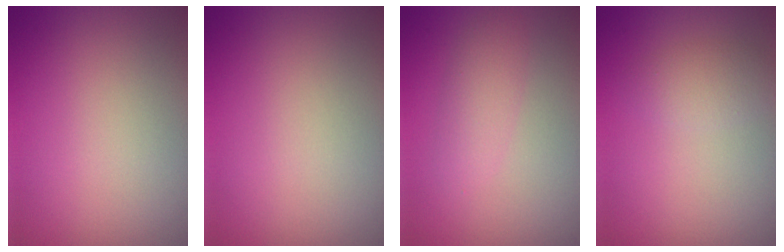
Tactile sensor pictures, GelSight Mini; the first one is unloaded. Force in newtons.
{"total": 0.0}
{"total": 2.0, "press": 2.0, "slide": 0.1}
{"total": 1.8, "press": 1.8, "slide": 0.1}